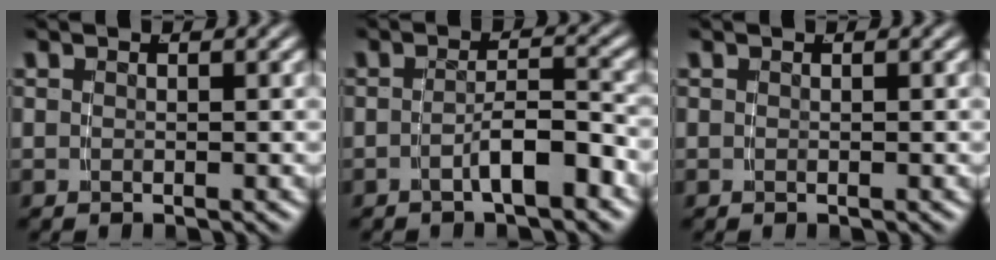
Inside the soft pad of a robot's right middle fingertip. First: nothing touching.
{"total": 3.5, "force": [-2.7, 0.3, 2.3], "torque": [-0.025, -0.001, -0.044]}
{"total": 0.0}